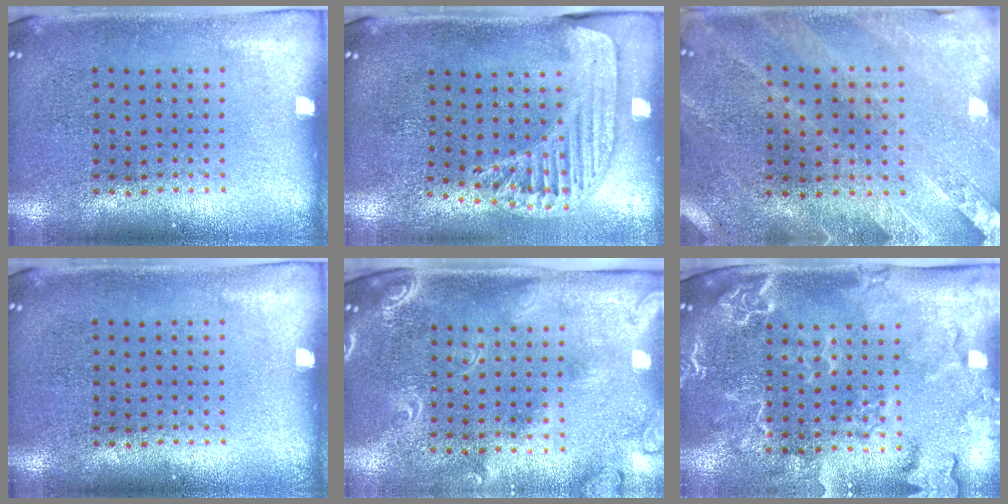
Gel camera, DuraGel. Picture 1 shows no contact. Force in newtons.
{"total": 1.5, "press": 1.5, "slide": 0.2}
{"total": 0.6, "press": 0.6, "slide": 0.2}
{"total": 0.0}
{"total": 2.4, "press": 1.8, "slide": 1.6}
{"total": 2.8, "press": 2.5, "slide": 1.3}